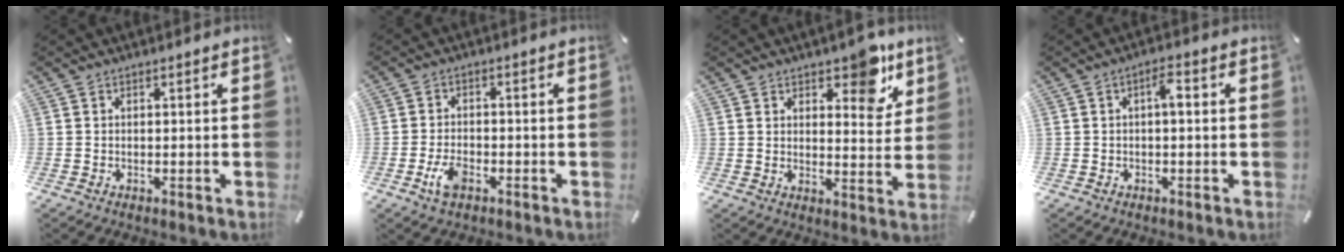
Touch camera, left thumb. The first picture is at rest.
{"total": 5.1, "force": [-2.3, 2.9, 3.5], "torque": [-0.082, 0.004, -0.046]}
{"total": 8.8, "force": [6.2, 4.5, 4.3], "torque": [-0.025, -0.044, 0.100]}
{"total": 3.6, "force": [0.2, 1.3, 3.3], "torque": [-0.059, 0.013, -0.004]}